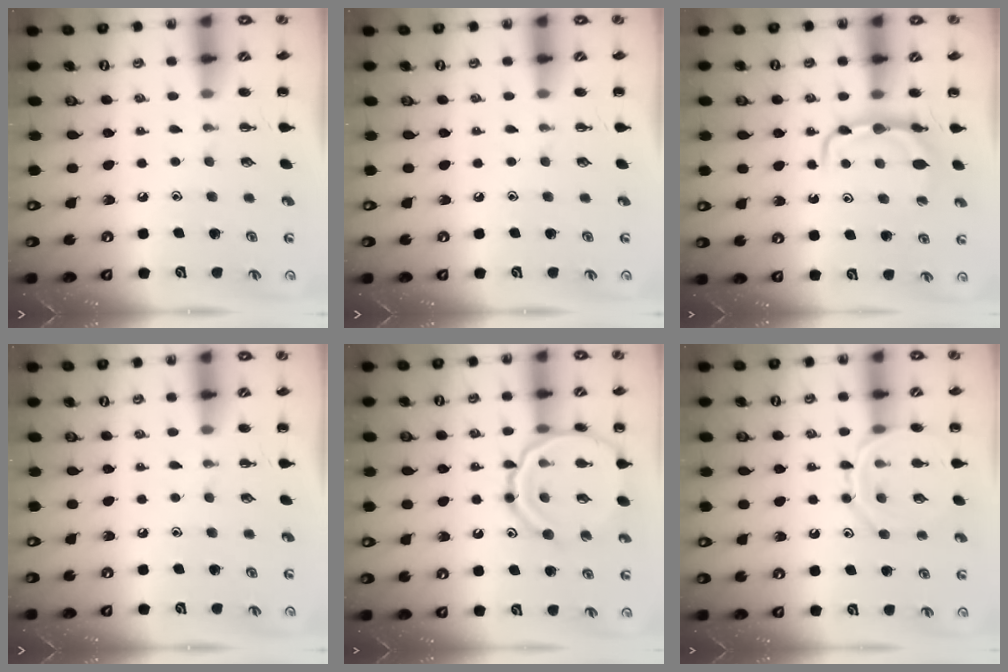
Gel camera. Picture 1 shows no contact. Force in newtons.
{"total": 0.0}
{"total": 7.2, "press": 7.1, "slide": 0.8}
{"total": 0.0}
{"total": 15.5, "press": 15.4, "slide": 1.0}
{"total": 11.5, "press": 11.5, "slide": 0.8}